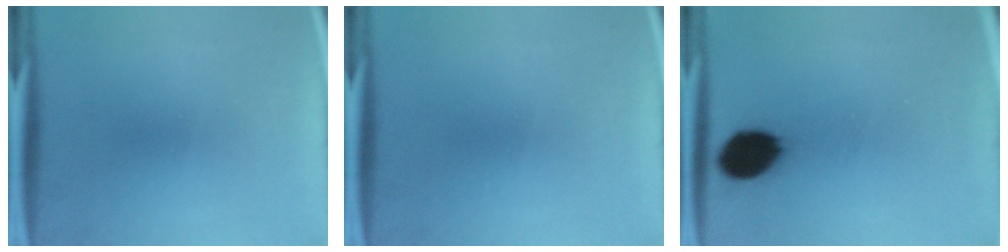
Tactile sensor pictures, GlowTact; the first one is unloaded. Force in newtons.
{"total": 0.0}
{"total": 10.1}